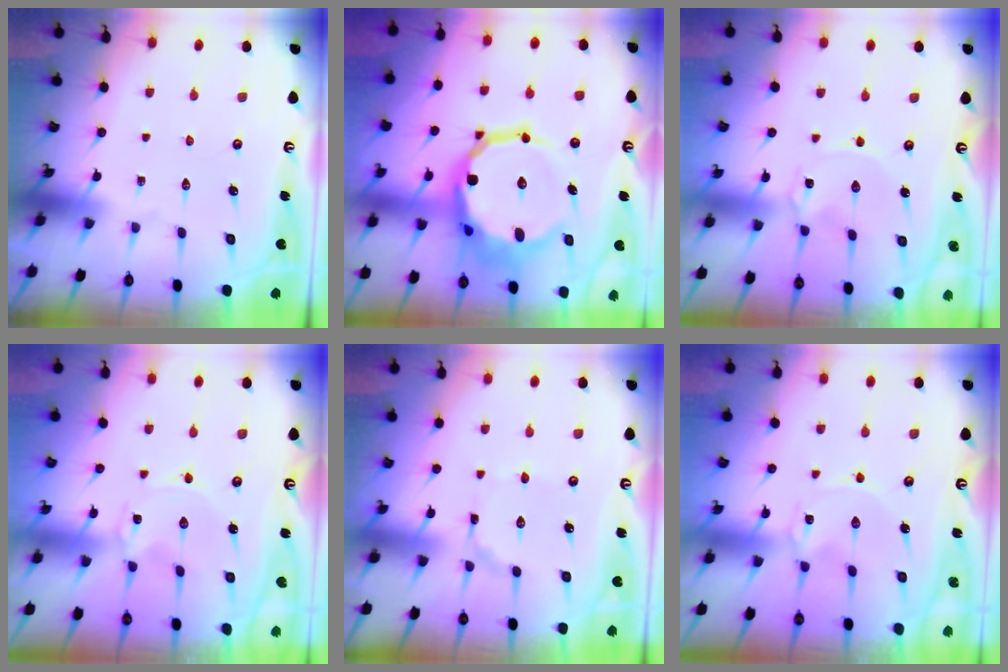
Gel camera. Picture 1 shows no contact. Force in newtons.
{"total": 17.0, "press": 16.5, "slide": 4.3}
{"total": 0.5, "press": 0.5, "slide": 0.1}
{"total": 0.0}
{"total": 1.6, "press": 1.6, "slide": 0.1}
{"total": 0.0}